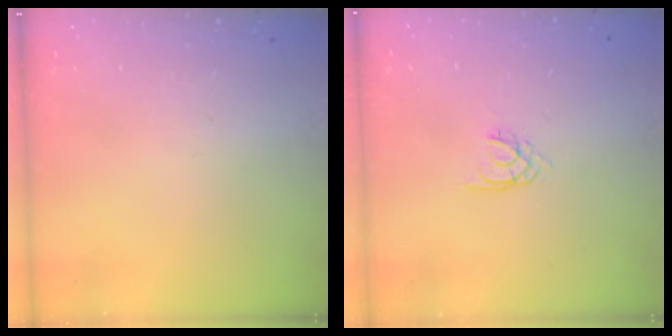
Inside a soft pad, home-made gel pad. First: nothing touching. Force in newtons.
{"total": 1.7, "press": 1.7, "slide": 0.1}